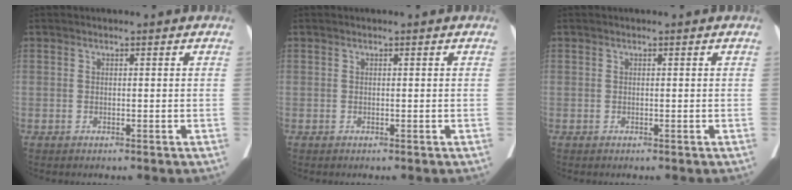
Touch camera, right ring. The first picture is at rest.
{"total": 0.0}
{"total": 0.0}